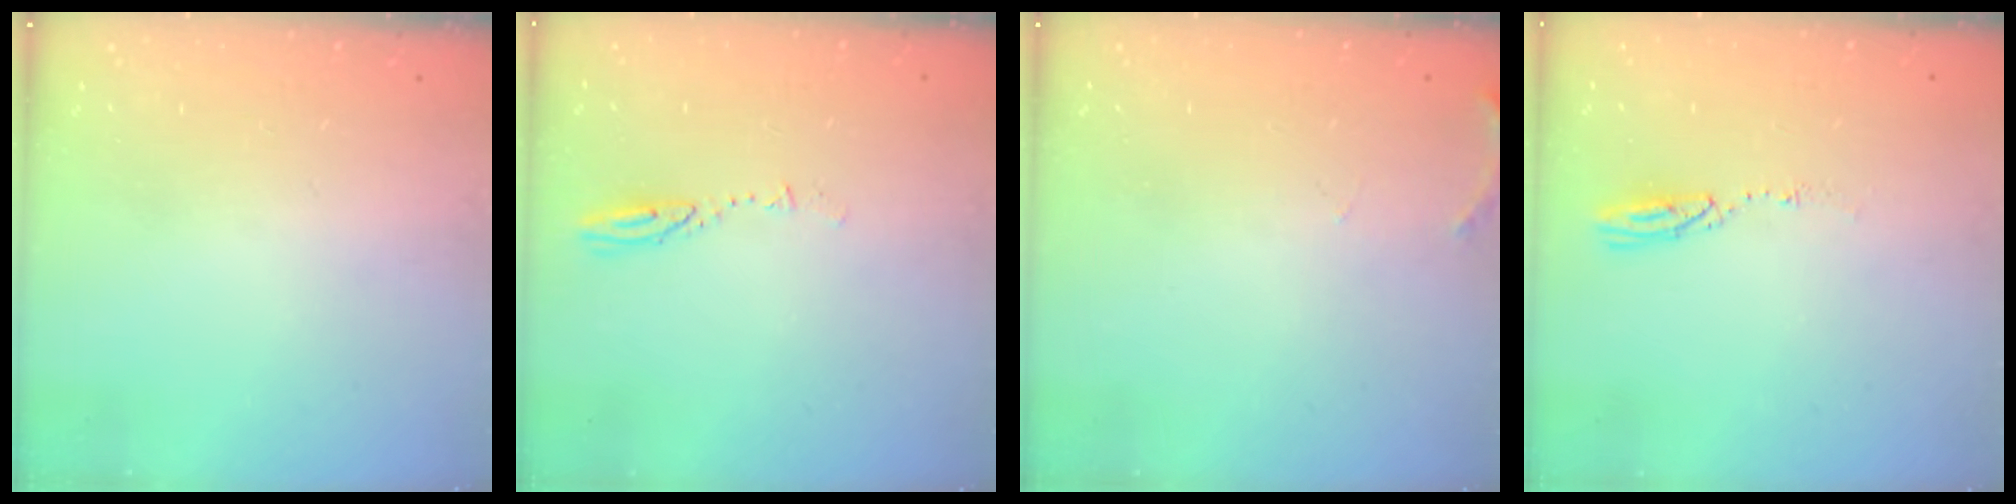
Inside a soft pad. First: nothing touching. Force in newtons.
{"total": 3.5, "press": 3.4, "slide": 0.3}
{"total": 5.6, "press": 5.4, "slide": 1.3}
{"total": 3.8, "press": 3.8, "slide": 0.2}